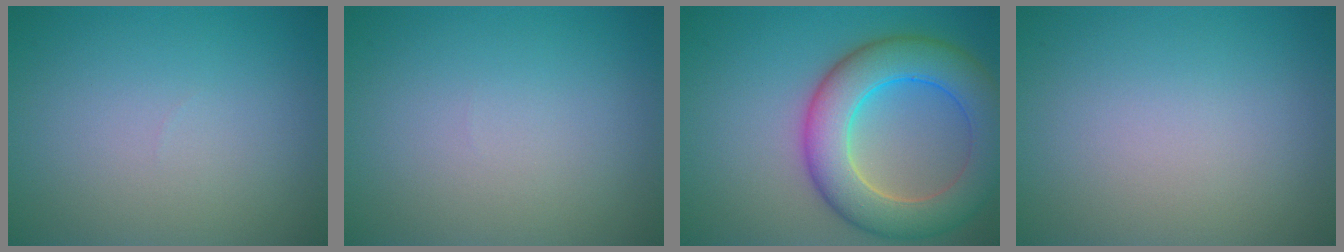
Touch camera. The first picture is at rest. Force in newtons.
{"total": 0.0}
{"total": 8.7, "press": 8.7, "slide": 0.3}
{"total": 0.0}